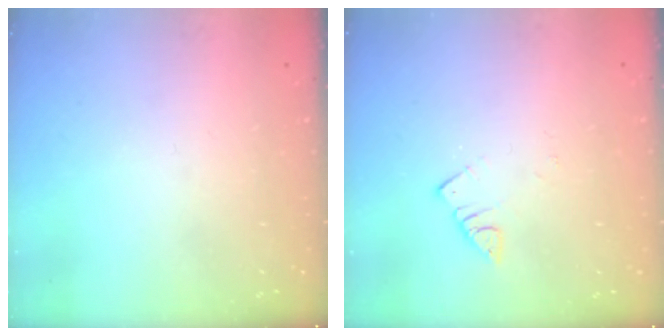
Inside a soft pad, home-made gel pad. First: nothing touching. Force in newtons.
{"total": 2.4, "press": 2.4, "slide": 0.4}